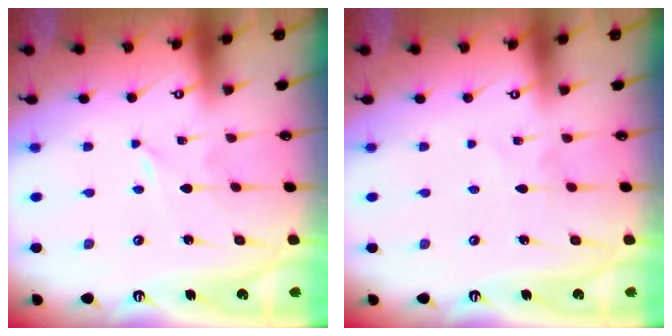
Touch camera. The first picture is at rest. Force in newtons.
{"total": 2.4, "press": 2.4, "slide": 0.3}